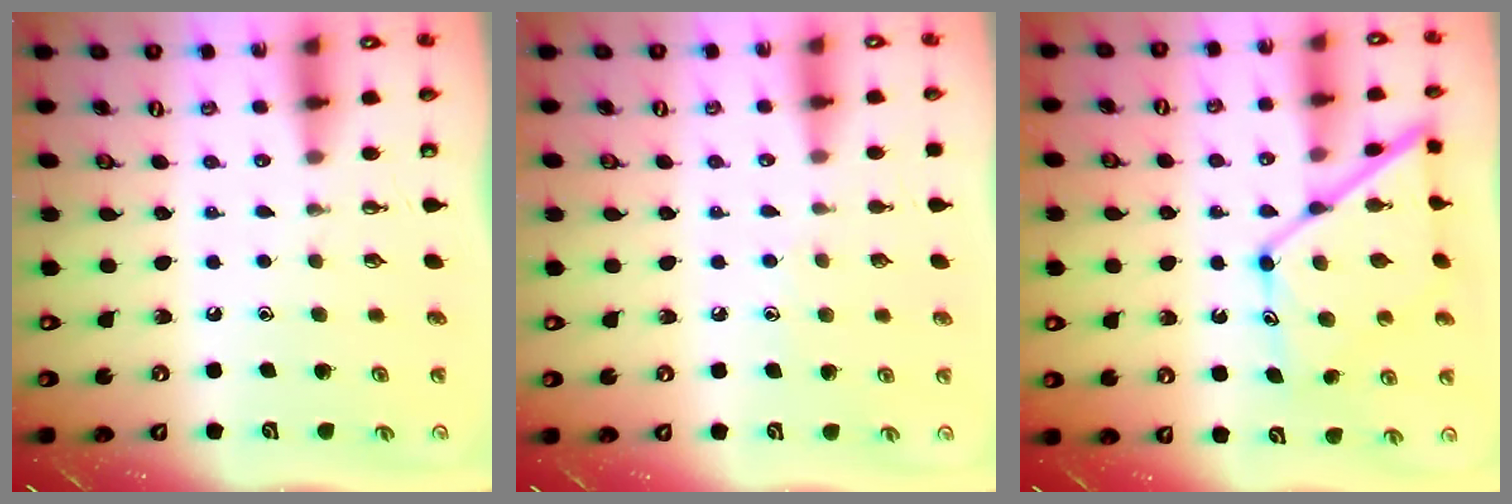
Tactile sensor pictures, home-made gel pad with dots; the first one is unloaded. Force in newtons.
{"total": 4.4, "press": 4.3, "slide": 0.6}
{"total": 14.4, "press": 14.3, "slide": 1.1}